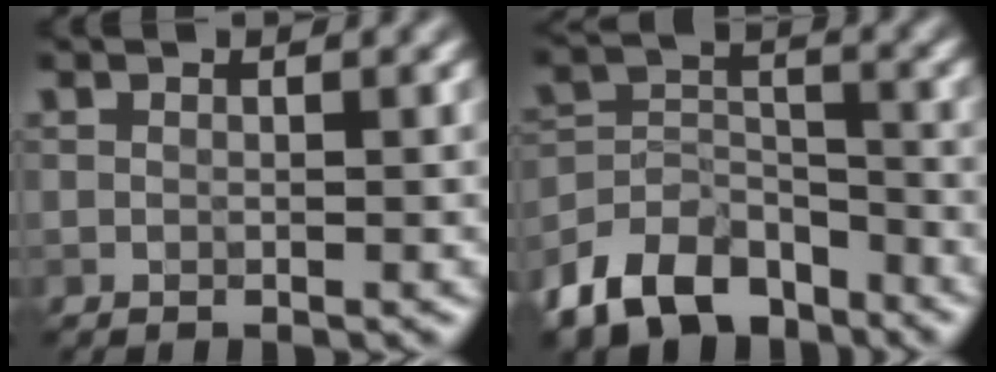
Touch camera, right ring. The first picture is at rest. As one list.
[{"total": 8.5, "force": [-6.4, 4.6, 3.2], "torque": [-0.054, -0.002, -0.128]}]